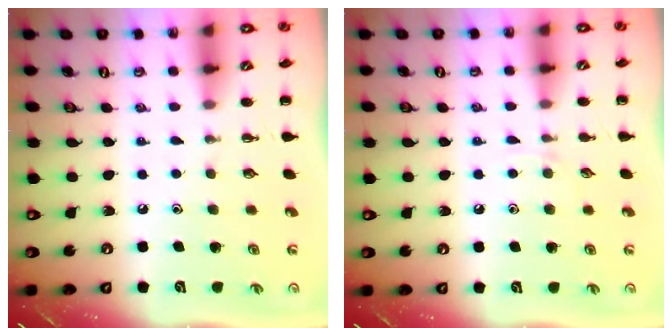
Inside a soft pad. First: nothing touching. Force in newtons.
{"total": 2.5, "press": 2.3, "slide": 0.9}